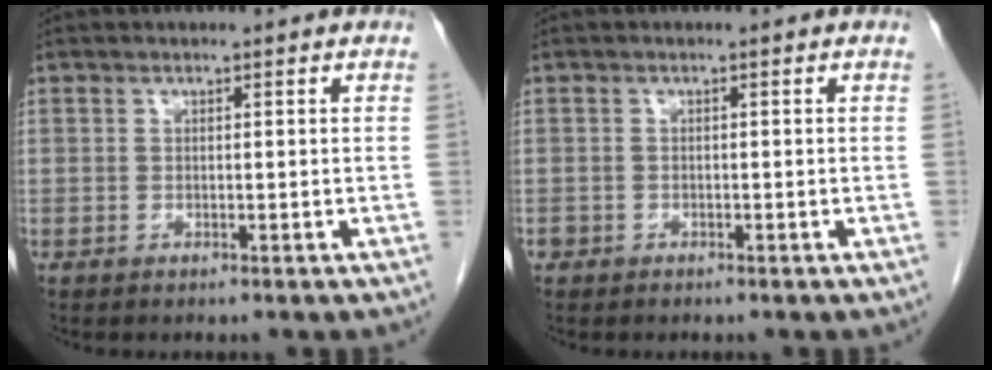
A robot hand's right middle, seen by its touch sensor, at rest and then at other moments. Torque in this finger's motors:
{"motor_torque": [0.09, -0.15, 0.12, 0.01]}